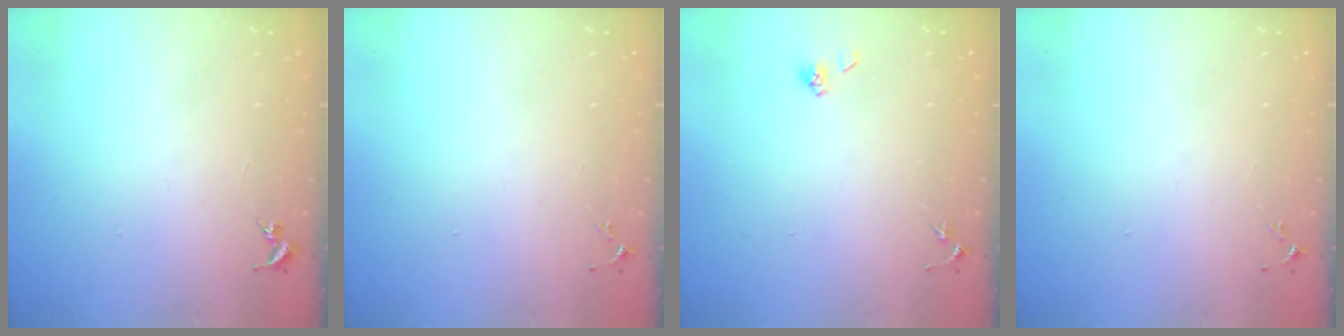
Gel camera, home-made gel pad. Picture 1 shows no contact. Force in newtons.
{"total": 3.3, "press": 3.3, "slide": 0.5}
{"total": 3.9, "press": 3.5, "slide": 1.7}
{"total": 3.3, "press": 3.3, "slide": 0.5}